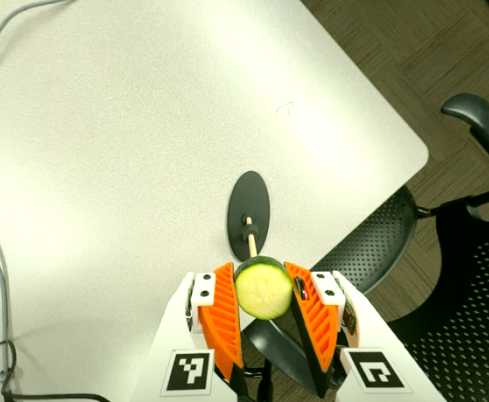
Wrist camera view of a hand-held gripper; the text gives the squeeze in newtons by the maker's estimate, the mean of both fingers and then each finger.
{"total": 11.0, "left": 11.0, "right": 11.0}